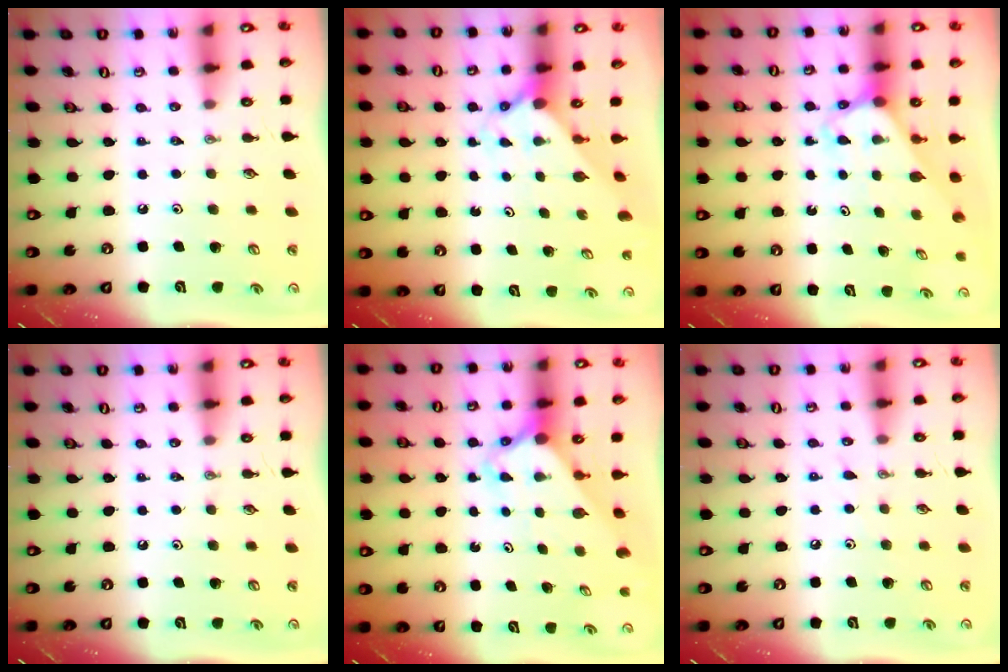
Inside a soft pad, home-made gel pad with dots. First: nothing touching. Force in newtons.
{"total": 1.7, "press": 1.7, "slide": 0.1}
{"total": 2.7, "press": 2.6, "slide": 0.2}
{"total": 0.0}
{"total": 2.8, "press": 2.8, "slide": 0.2}
{"total": 4.9, "press": 4.9, "slide": 0.5}